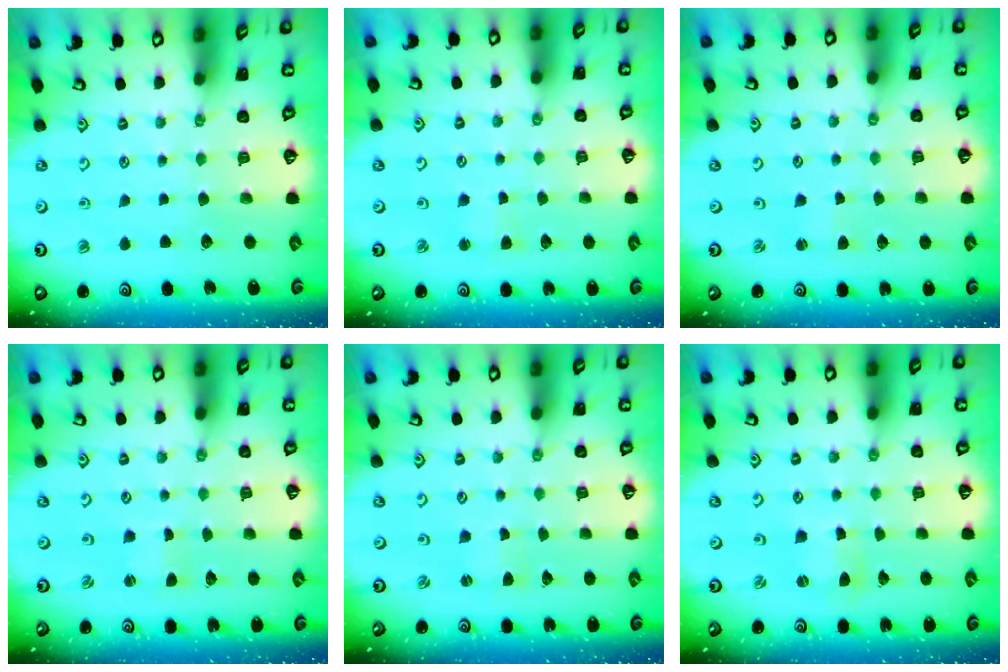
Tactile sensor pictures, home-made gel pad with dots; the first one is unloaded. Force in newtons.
{"total": 1.9, "press": 1.9, "slide": 0.3}
{"total": 1.1, "press": 1.1, "slide": 0.2}
{"total": 0.0}
{"total": 0.6, "press": 0.6, "slide": 0.1}
{"total": 1.6, "press": 1.6, "slide": 0.3}